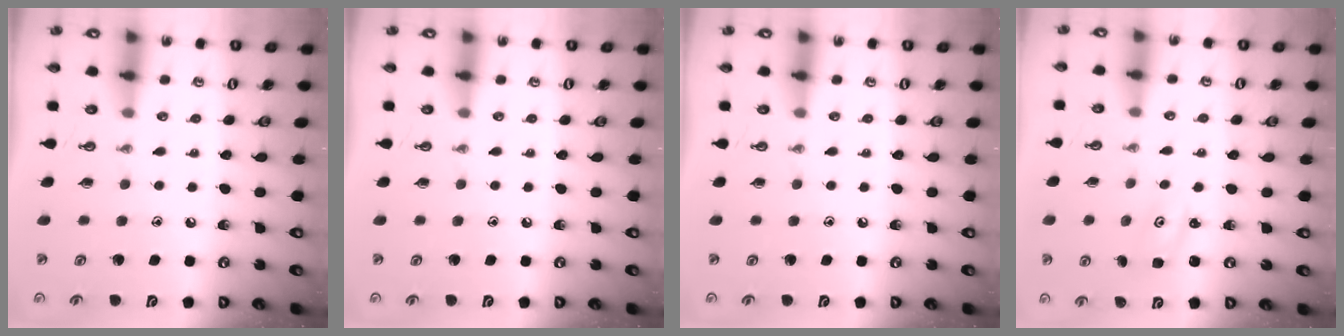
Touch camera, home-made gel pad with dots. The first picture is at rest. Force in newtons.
{"total": 0.0}
{"total": 0.0}
{"total": 1.8, "press": 1.8, "slide": 0.3}